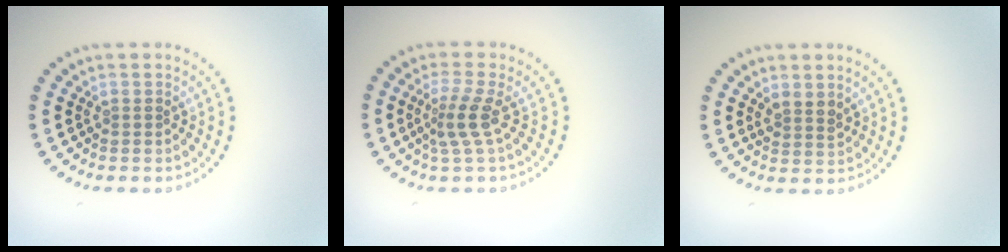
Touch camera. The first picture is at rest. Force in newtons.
{"total": 2.5, "press": 1.8, "slide": 1.8}
{"total": 1.6, "press": 1.3, "slide": 0.8}